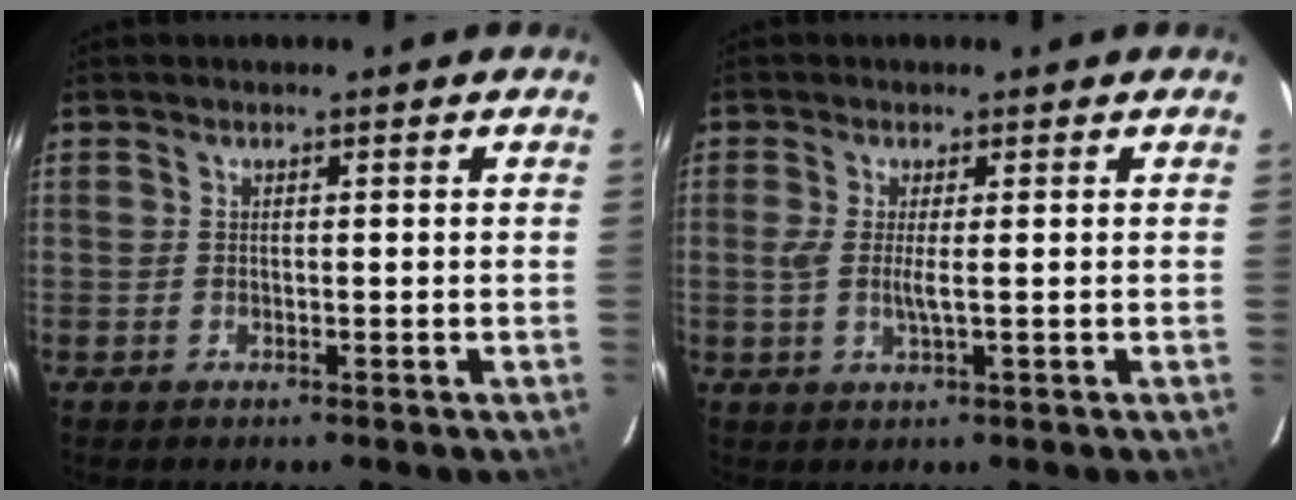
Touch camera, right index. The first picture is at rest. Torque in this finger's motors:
{"motor_torque": [-0.65, 0.19, -0.13, 0.02]}